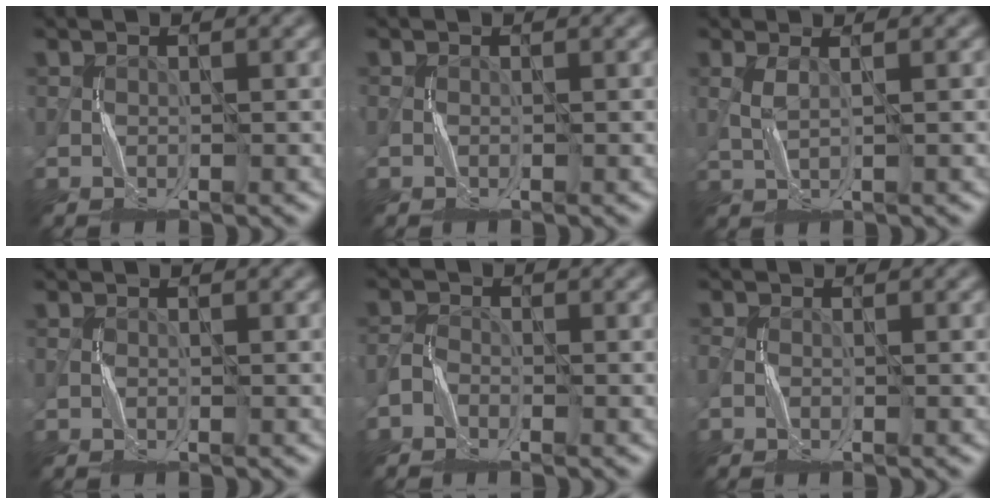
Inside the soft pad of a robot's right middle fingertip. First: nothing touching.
{"total": 0.0}
{"total": 1.2, "force": [0.3, 0.3, 1.2], "torque": [-0.027, 0.001, 0.007]}
{"total": 0.0}
{"total": 1.5, "force": [-1.3, 0.7, 0.3], "torque": [-0.006, 0.004, -0.030]}
{"total": 0.9, "force": [-0.6, 0.4, 0.5], "torque": [-0.012, -0.001, -0.013]}